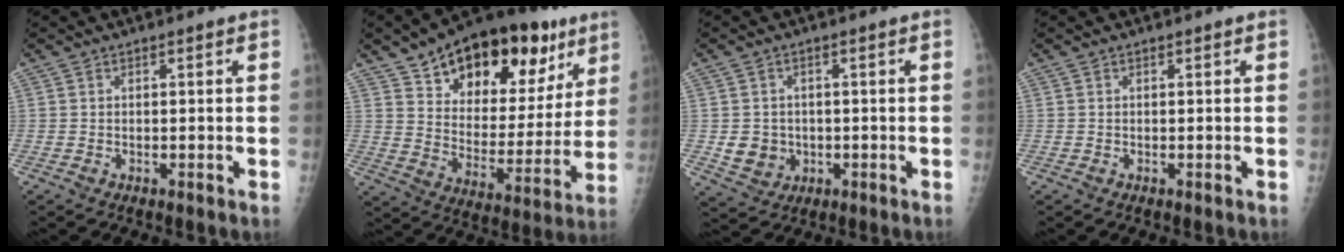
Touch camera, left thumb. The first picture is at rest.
{"total": 26.8, "force": [15.1, 14.1, 17.0], "torque": [-0.220, -0.023, 0.236]}
{"total": 5.3, "force": [-0.5, 4.8, 2.0], "torque": [-0.012, 0.003, 0.003]}
{"total": 0.0}